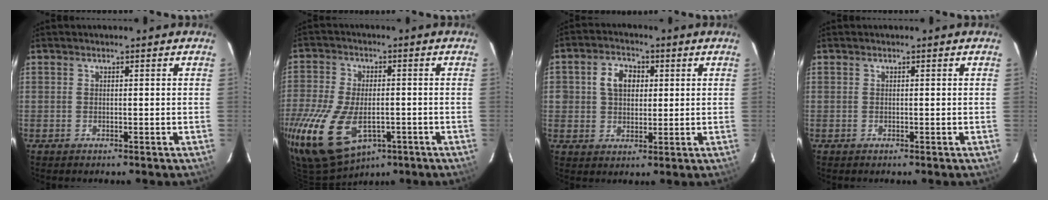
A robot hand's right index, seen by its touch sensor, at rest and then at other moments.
{"total": 19.0, "force": [-7.6, 10.9, 13.6], "torque": [-0.310, -0.045, -0.123]}
{"total": 6.2, "force": [1.4, 4.9, 3.5], "torque": [-0.063, 0.020, 0.027]}
{"total": 0.0}